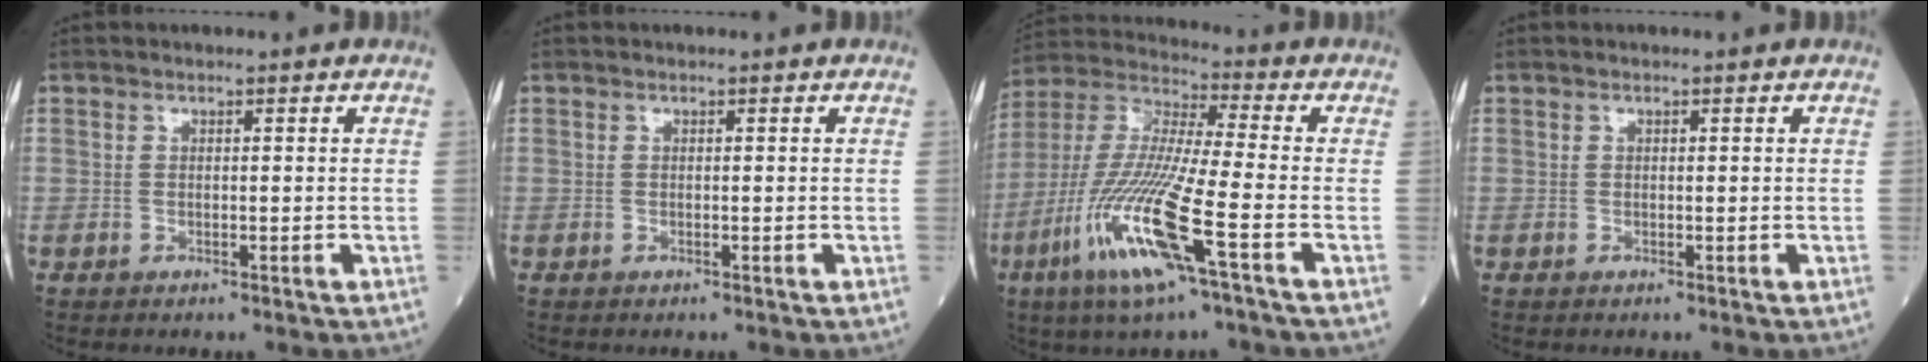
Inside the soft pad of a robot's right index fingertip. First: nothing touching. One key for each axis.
{"total": 0.0}
{"total": 16.6, "fx": -7.1, "fy": 0.6, "fz": 15.0, "tx": -0.324, "ty": -0.025, "tz": -0.139}
{"total": 0.0}